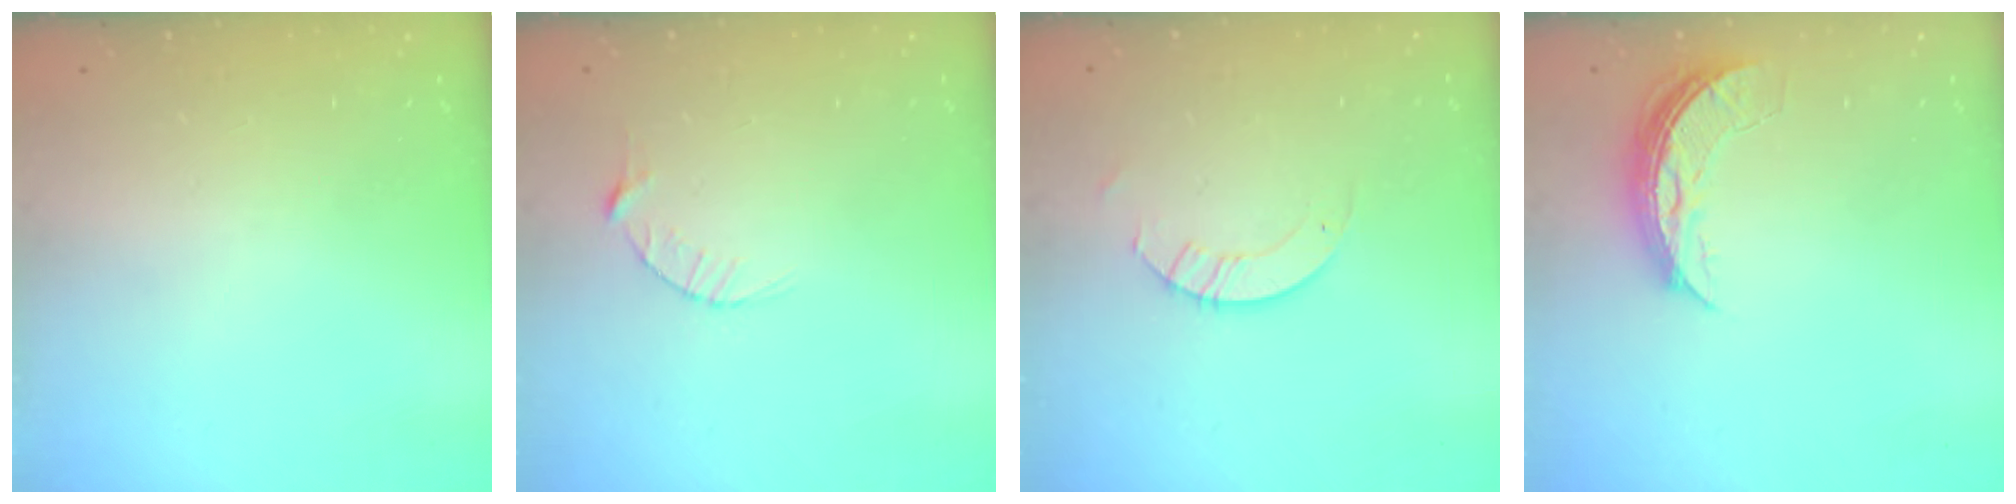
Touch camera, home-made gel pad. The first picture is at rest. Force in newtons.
{"total": 2.9, "press": 2.9, "slide": 0.4}
{"total": 2.6, "press": 2.6, "slide": 0.2}
{"total": 7.4, "press": 7.4, "slide": 0.6}